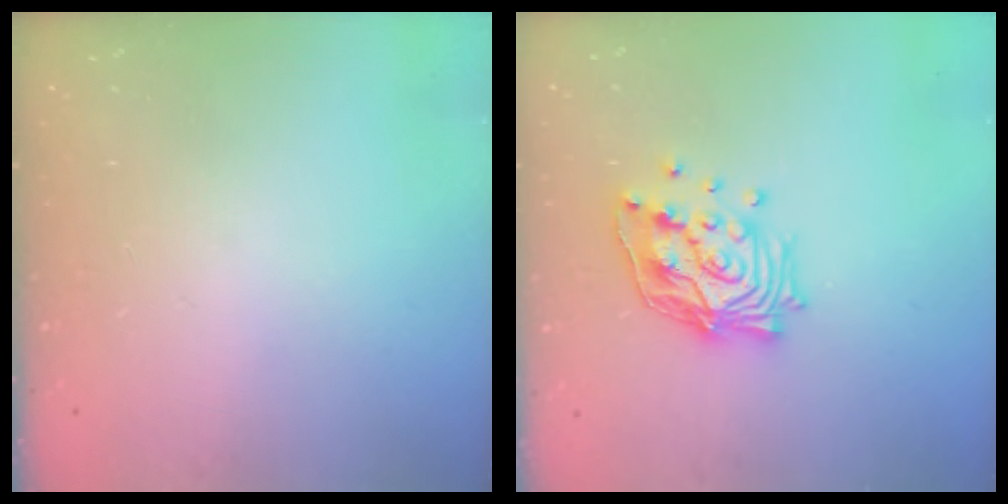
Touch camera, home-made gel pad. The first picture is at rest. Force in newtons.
{"total": 16.0, "press": 15.8, "slide": 2.3}